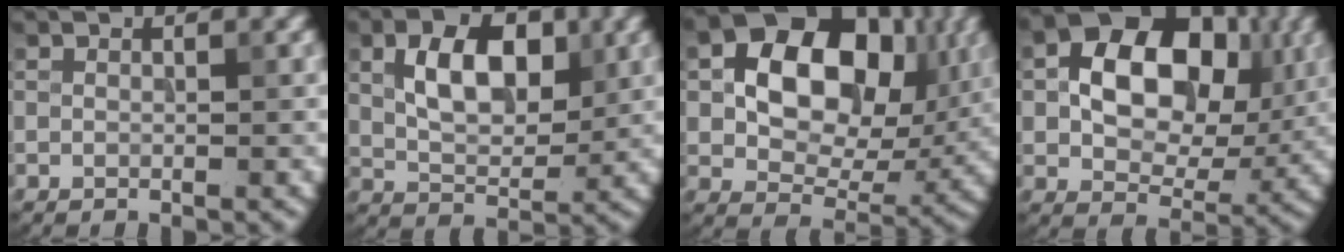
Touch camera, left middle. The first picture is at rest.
{"total": 6.0, "force": [1.7, 3.5, 4.6], "torque": [-0.078, 0.001, 0.028]}
{"total": 12.9, "force": [2.6, 8.7, 9.1], "torque": [-0.134, 0.005, 0.040]}
{"total": 11.3, "force": [1.8, 7.8, 8.0], "torque": [-0.121, 0.009, 0.021]}